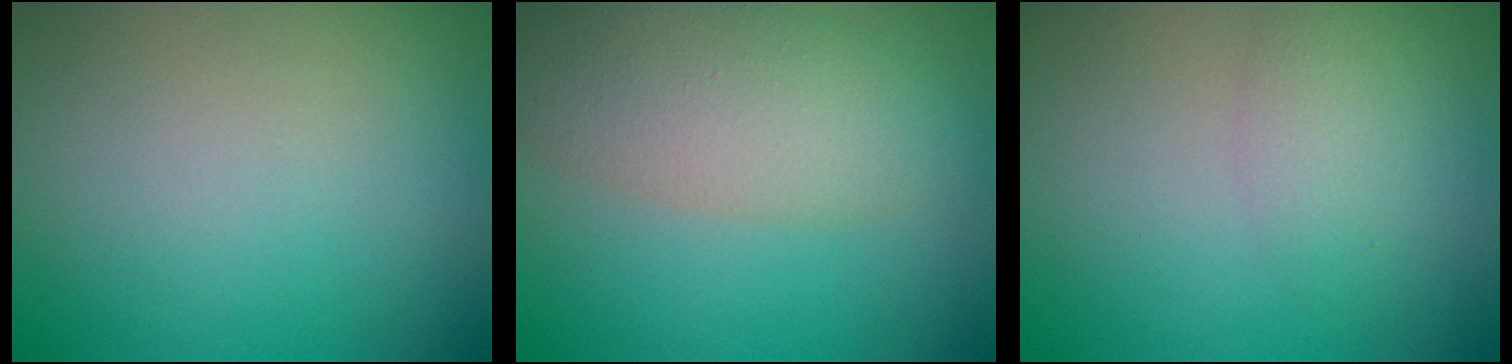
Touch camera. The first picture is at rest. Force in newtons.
{"total": 5.6, "press": 5.6, "slide": 0.3}
{"total": 2.0, "press": 2.0, "slide": 0.1}